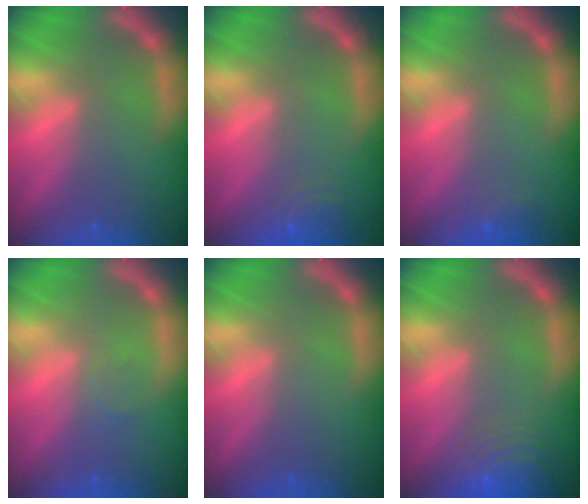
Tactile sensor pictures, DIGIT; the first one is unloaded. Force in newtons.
{"total": 2.5}
{"total": 1.4}
{"total": 1.0}
{"total": 0.0}
{"total": 7.5}